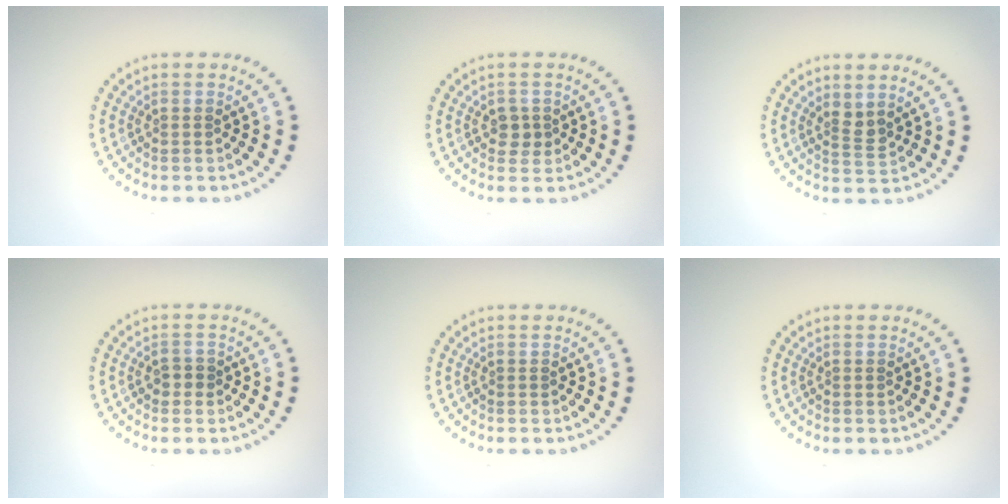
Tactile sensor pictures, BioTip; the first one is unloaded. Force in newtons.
{"total": 1.5, "press": 1.5, "slide": 0.3}
{"total": 1.6, "press": 1.2, "slide": 1.1}
{"total": 1.1, "press": 1.1, "slide": 0.4}
{"total": 0.0}
{"total": 0.0}